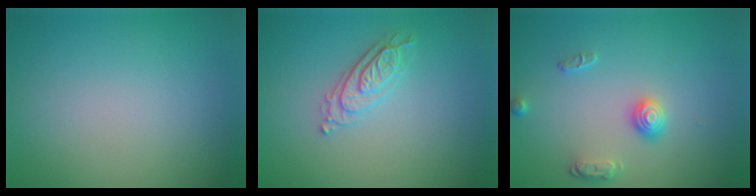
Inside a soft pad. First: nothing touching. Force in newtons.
{"total": 2.4, "press": 2.3, "slide": 0.5}
{"total": 2.1, "press": 1.6, "slide": 1.4}